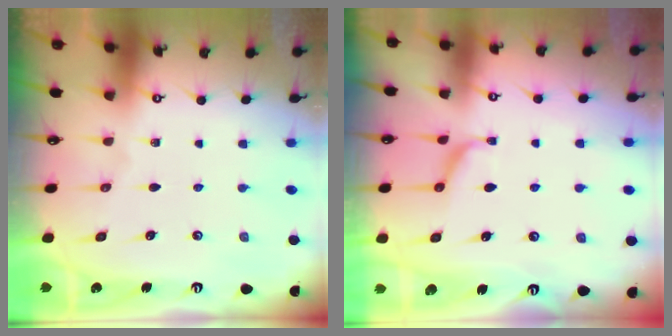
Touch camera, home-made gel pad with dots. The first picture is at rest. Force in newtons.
{"total": 0.0}